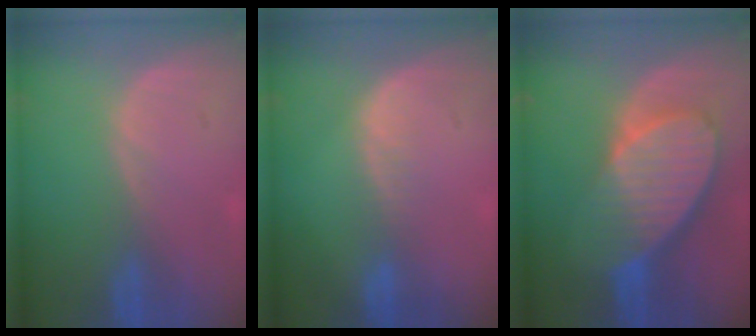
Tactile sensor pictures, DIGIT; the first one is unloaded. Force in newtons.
{"total": 2.0, "press": 2.0, "slide": 0.1}
{"total": 10.2, "press": 9.0, "slide": 4.8}